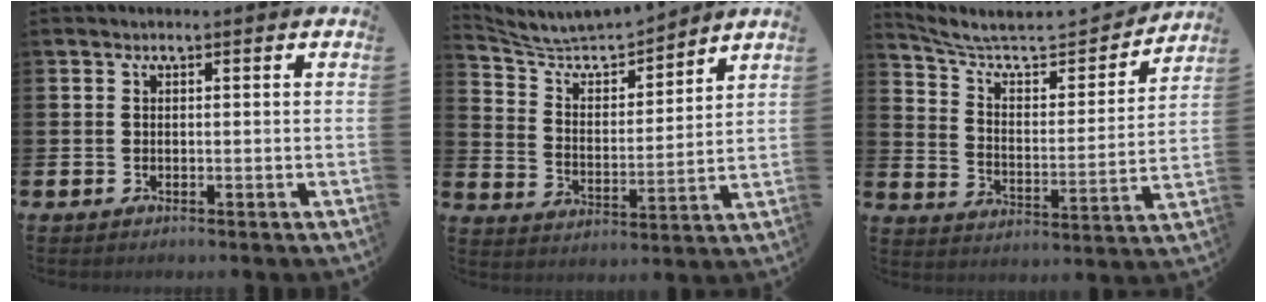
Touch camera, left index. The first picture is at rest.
{"total": 7.1, "force": [6.8, 1.1, 1.4], "torque": [-0.063, -0.053, 0.118]}
{"total": 7.0, "force": [6.0, 2.2, 2.7], "torque": [-0.078, -0.052, 0.095]}